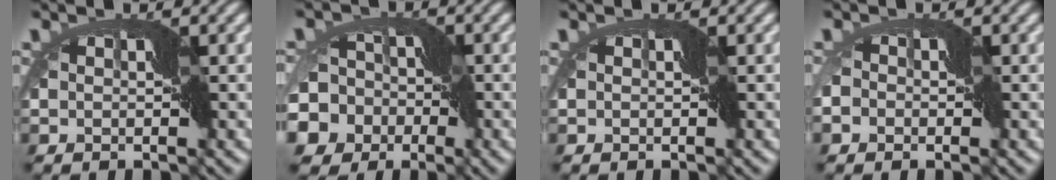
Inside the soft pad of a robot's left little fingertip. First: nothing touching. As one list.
[{"total": 11.0, "force": [-3.7, 9.4, 4.4], "torque": [-0.079, -0.019, -0.090]}, {"total": 0.0}, {"total": 2.7, "force": [-1.3, 2.2, 1.1], "torque": [-0.015, 0.008, -0.024]}]